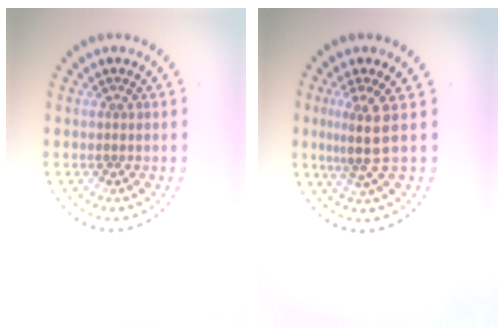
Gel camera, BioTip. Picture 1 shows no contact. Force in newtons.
{"total": 2.8, "press": 2.0, "slide": 2.0}